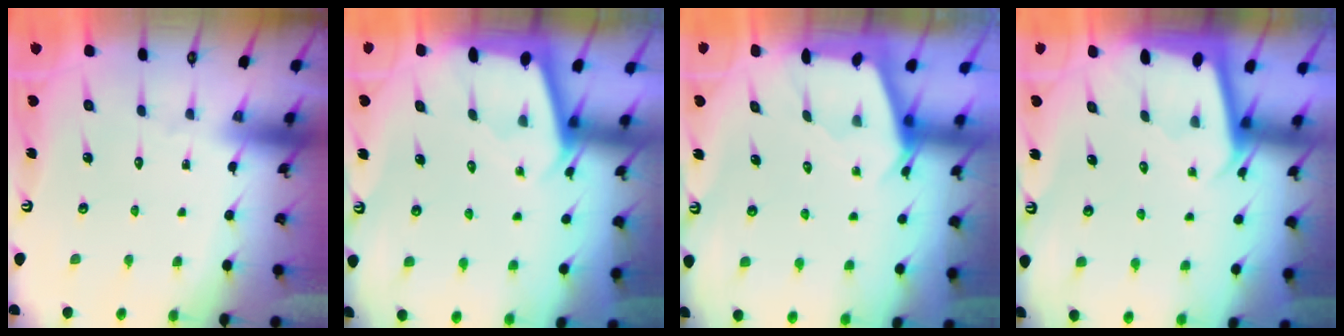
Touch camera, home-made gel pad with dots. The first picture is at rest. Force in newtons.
{"total": 2.2, "press": 2.2, "slide": 0.2}
{"total": 2.4, "press": 2.4, "slide": 0.3}
{"total": 2.0, "press": 2.0, "slide": 0.1}